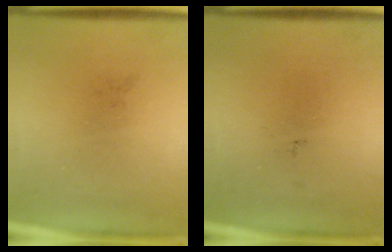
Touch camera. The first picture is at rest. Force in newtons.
{"total": 0.0}